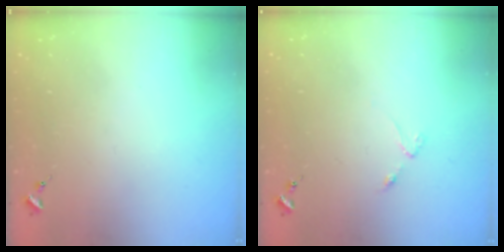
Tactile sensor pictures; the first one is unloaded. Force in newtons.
{"total": 2.5, "press": 2.4, "slide": 0.4}